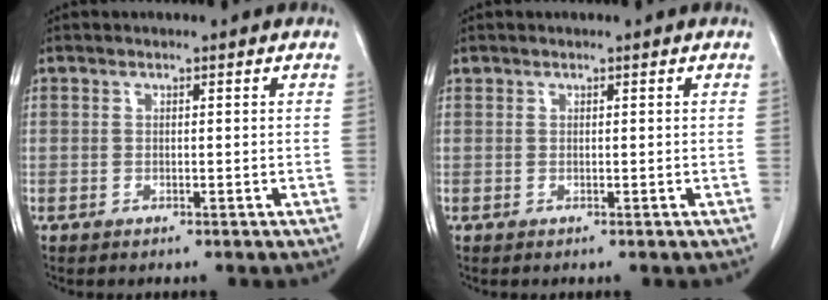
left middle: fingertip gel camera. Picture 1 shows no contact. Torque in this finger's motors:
{"motor_torque": [-0.09, 0.04, -0.02, 0.00]}